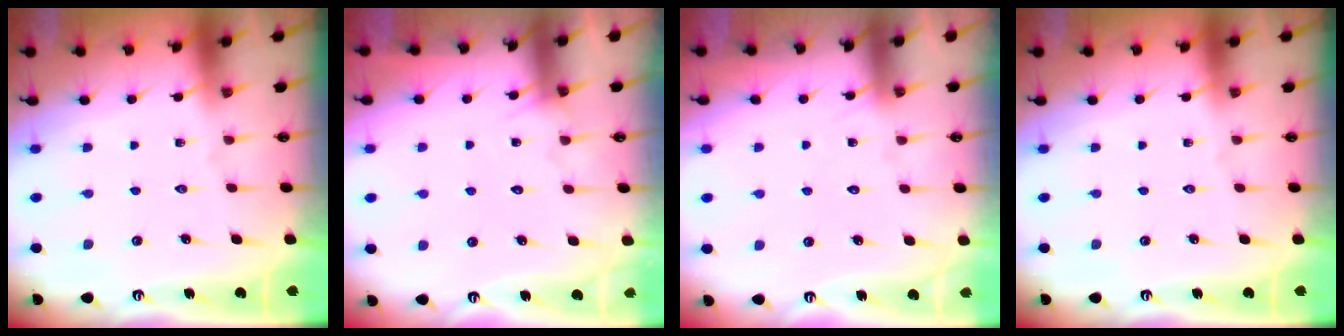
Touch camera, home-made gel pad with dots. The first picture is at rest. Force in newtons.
{"total": 5.8, "press": 5.7, "slide": 0.4}
{"total": 6.2, "press": 6.2, "slide": 0.4}
{"total": 0.0}